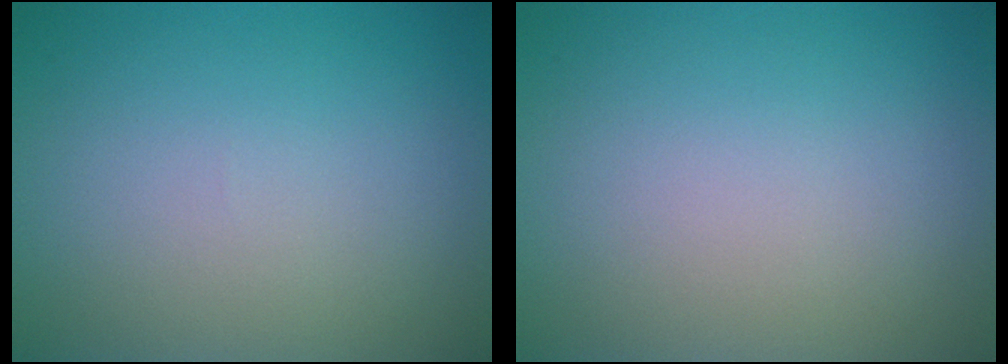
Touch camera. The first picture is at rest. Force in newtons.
{"total": 0.0}